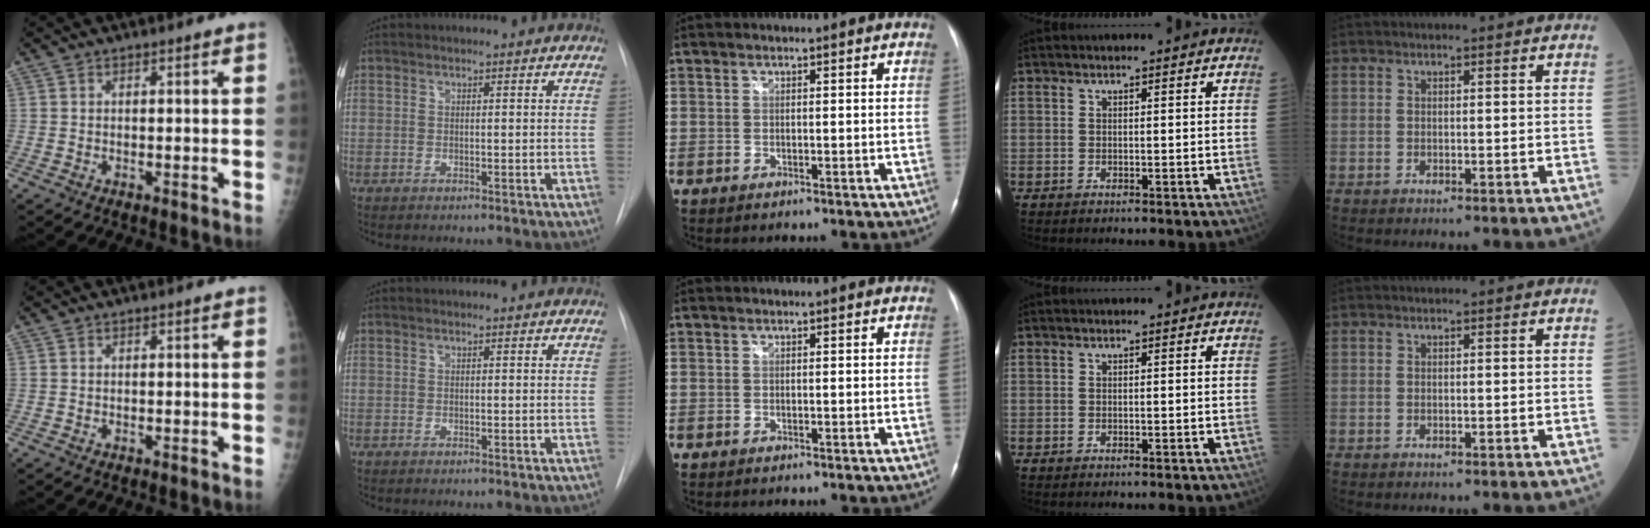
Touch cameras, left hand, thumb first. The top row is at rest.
{}